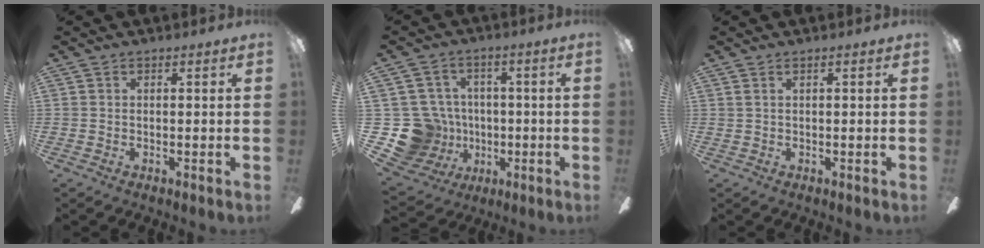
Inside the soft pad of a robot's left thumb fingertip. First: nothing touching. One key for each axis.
{"total": 15.6, "fx": -2.8, "fy": 14.4, "fz": 5.2, "tx": -0.132, "ty": 0.016, "tz": -0.030}
{"total": 1.0, "fx": 0.0, "fy": 0.2, "fz": 1.0, "tx": -0.018, "ty": 0.001, "tz": 0.001}